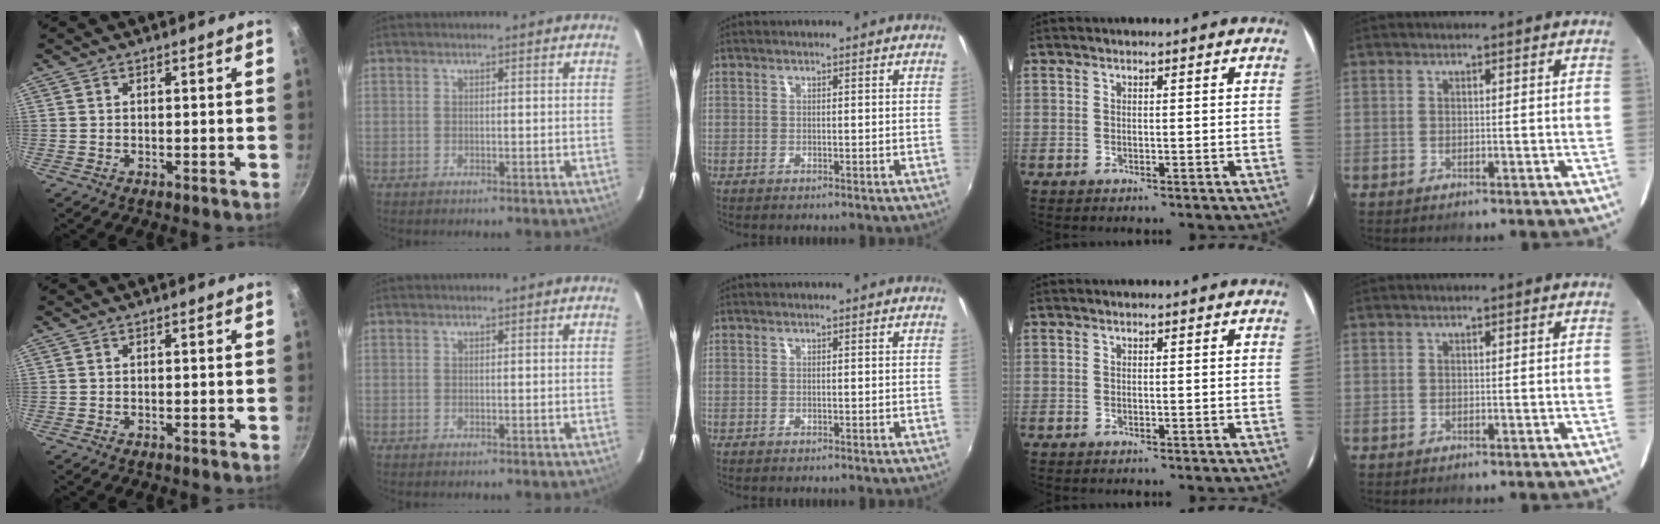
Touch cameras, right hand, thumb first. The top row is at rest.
{}